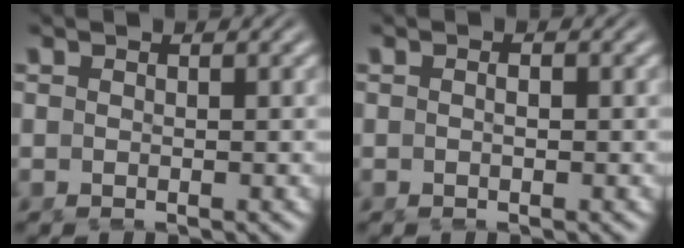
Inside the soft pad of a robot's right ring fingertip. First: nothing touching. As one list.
[{"total": 0.7, "force": [-0.3, 0.0, 0.6], "torque": [-0.009, -0.003, -0.002]}]